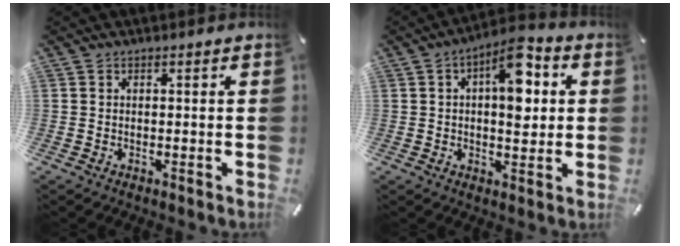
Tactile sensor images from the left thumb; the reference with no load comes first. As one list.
[{"total": 11.3, "force": [3.3, 5.4, 9.4], "torque": [-0.128, -0.014, 0.052]}]